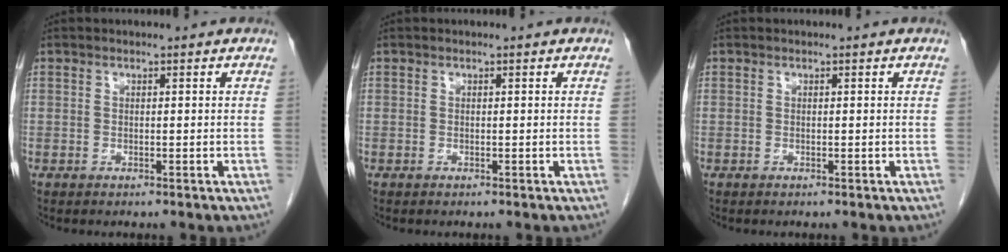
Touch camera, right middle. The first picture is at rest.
{"total": 0.0}
{"total": 0.0}